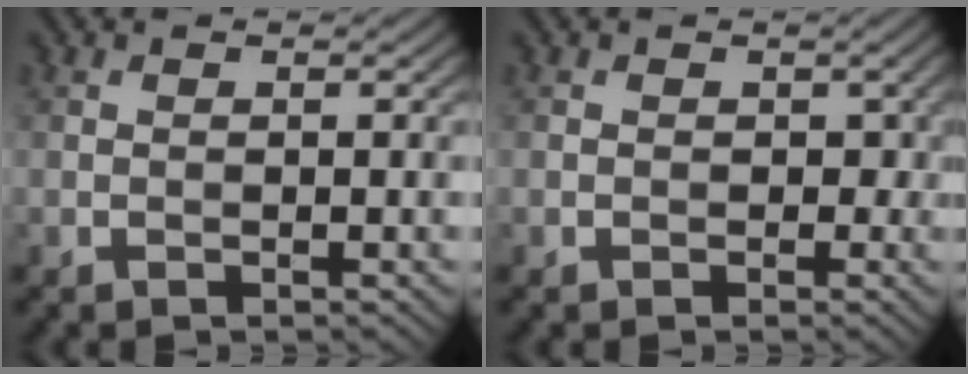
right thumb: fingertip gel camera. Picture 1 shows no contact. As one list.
[{"total": 1.3, "force": [-0.1, 1.2, 0.5], "torque": [-0.013, -0.006, -0.003]}]